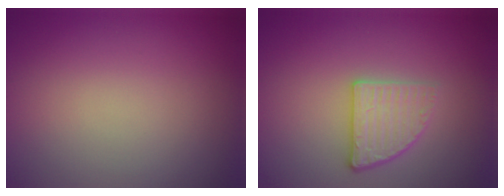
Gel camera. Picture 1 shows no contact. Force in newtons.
{"total": 2.6, "press": 2.3, "slide": 1.2}